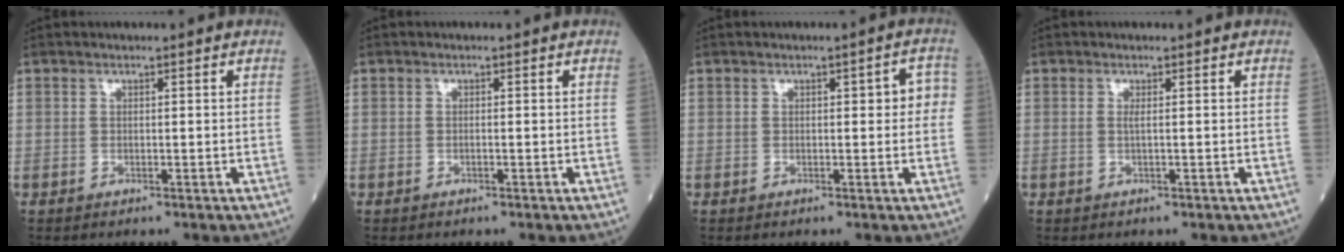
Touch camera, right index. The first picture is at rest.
{"total": 0.0}
{"total": 3.2, "force": [0.4, 1.3, 2.9], "torque": [-0.027, 0.016, 0.004]}
{"total": 0.7, "force": [0.0, -0.2, 0.7], "torque": [-0.020, -0.002, -0.001]}